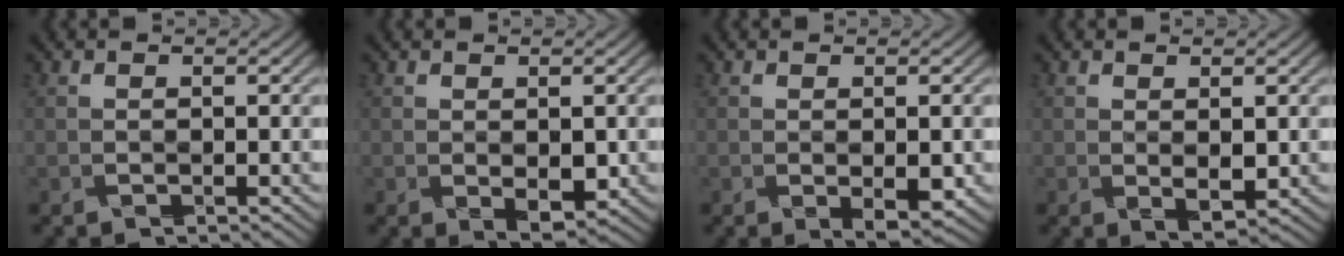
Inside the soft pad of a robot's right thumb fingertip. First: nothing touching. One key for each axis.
{"total": 2.8, "fx": -0.2, "fy": 1.4, "fz": 2.4, "tx": -0.045, "ty": -0.008, "tz": 0.008}
{"total": 2.8, "fx": -0.6, "fy": 1.0, "fz": 2.5, "tx": -0.045, "ty": -0.004, "tz": 0.001}
{"total": 2.2, "fx": 0.4, "fy": 0.8, "fz": 2.0, "tx": -0.040, "ty": -0.005, "tz": 0.016}